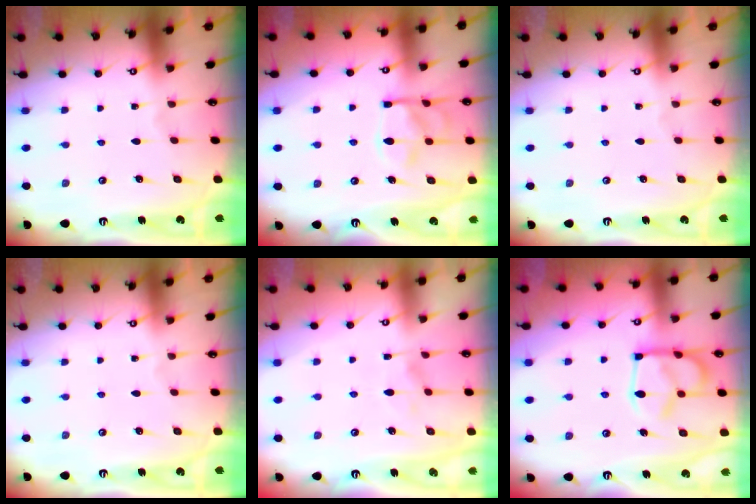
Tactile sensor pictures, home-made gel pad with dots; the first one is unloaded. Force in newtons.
{"total": 12.8, "press": 12.7, "slide": 1.4}
{"total": 0.0}
{"total": 0.0}
{"total": 1.2, "press": 1.0, "slide": 0.7}
{"total": 7.8, "press": 7.7, "slide": 1.7}